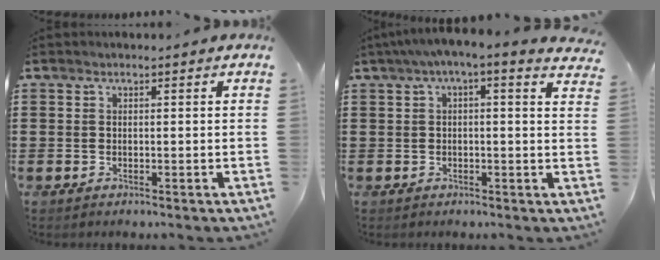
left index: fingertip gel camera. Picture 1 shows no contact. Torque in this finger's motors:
{"motor_torque": [2.14, 0.00, 0.75, 0.15]}